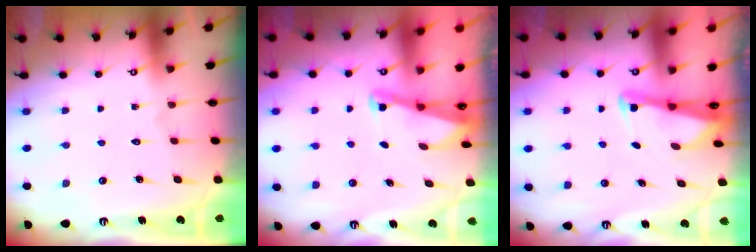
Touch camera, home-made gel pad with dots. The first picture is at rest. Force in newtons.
{"total": 1.9, "press": 1.9, "slide": 0.4}
{"total": 2.5, "press": 2.5, "slide": 0.2}